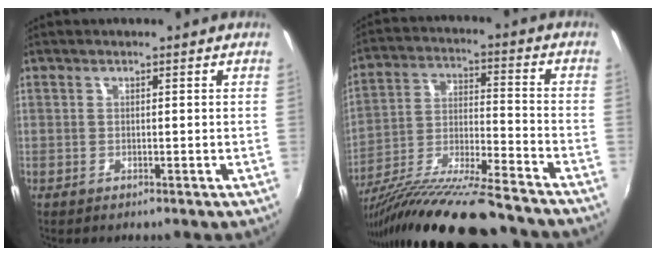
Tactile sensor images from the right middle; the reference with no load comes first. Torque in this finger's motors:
{"motor_torque": [0.99, -1.15, 0.55, 0.21]}